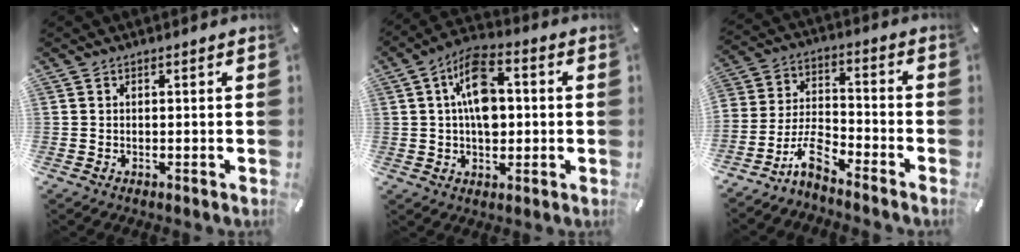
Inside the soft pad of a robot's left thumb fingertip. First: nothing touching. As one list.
[{"total": 11.2, "force": [1.1, 7.0, 8.7], "torque": [-0.151, 0.009, 0.020]}, {"total": 9.6, "force": [-7.7, 3.6, 4.4], "torque": [-0.089, 0.032, -0.149]}]